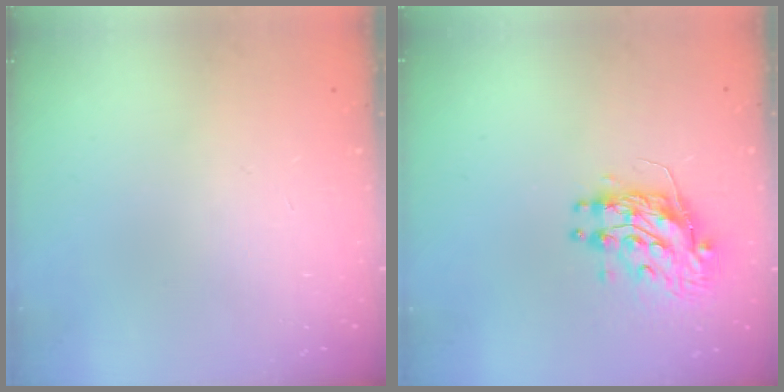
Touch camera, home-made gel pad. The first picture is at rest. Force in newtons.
{"total": 10.6, "press": 10.5, "slide": 0.8}